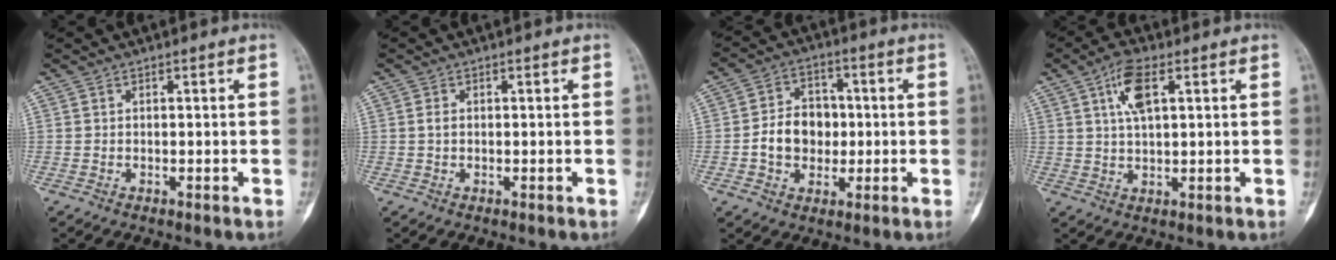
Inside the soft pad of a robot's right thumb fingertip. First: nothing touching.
{"total": 1.0, "force": [0.1, 0.7, 0.7], "torque": [-0.010, 0.001, 0.000]}
{"total": 9.4, "force": [-0.8, 7.5, 5.6], "torque": [-0.059, 0.021, -0.018]}
{"total": 6.9, "force": [2.6, 2.7, 5.8], "torque": [-0.107, -0.001, 0.049]}